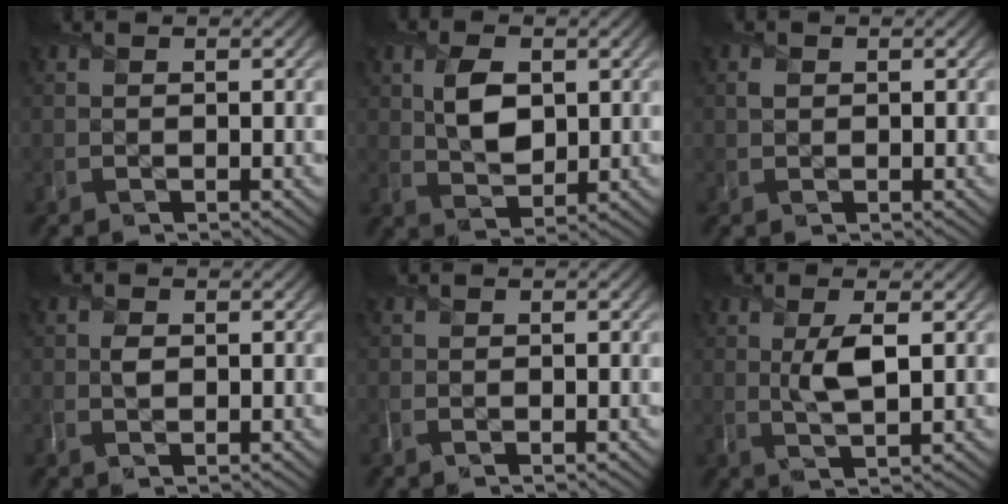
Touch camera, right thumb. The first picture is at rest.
{"total": 5.1, "force": [1.3, 3.2, 3.8], "torque": [-0.078, 0.000, 0.023]}
{"total": 0.8, "force": [0.3, 0.6, 0.3], "torque": [-0.008, 0.000, 0.005]}
{"total": 0.7, "force": [0.5, 0.4, 0.3], "torque": [-0.001, 0.002, 0.009]}
{"total": 0.5, "force": [-0.3, 0.3, 0.2], "torque": [-0.008, -0.003, -0.007]}
{"total": 3.7, "force": [1.2, 0.9, 3.4], "torque": [-0.066, 0.000, 0.024]}